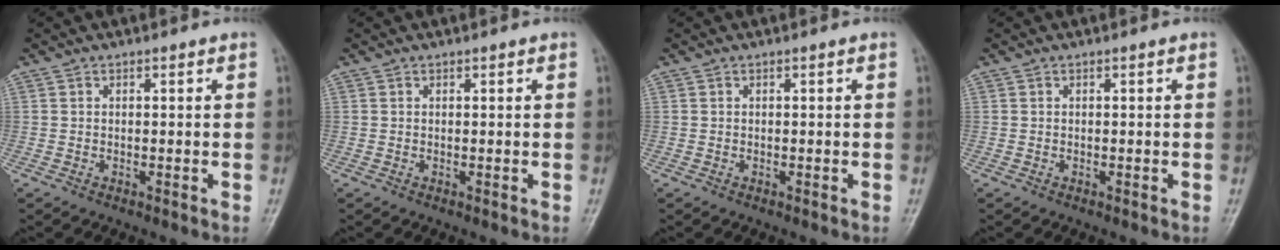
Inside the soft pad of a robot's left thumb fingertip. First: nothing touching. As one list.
[{"total": 0.0}, {"total": 0.0}, {"total": 0.0}]